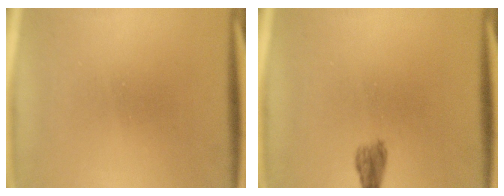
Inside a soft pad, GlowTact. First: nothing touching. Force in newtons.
{"total": 1.6}